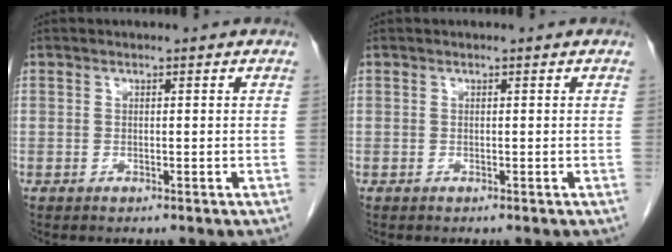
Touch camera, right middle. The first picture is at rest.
{"total": 0.0}